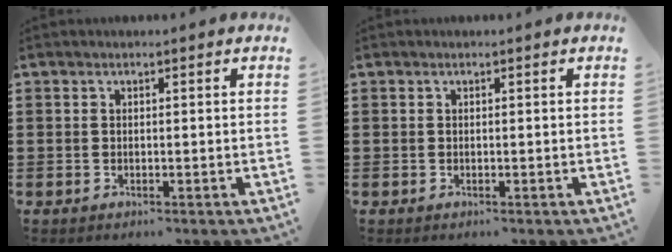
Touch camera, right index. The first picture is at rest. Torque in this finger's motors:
{"motor_torque": [-0.05, 0.05, 0.00, 0.00]}